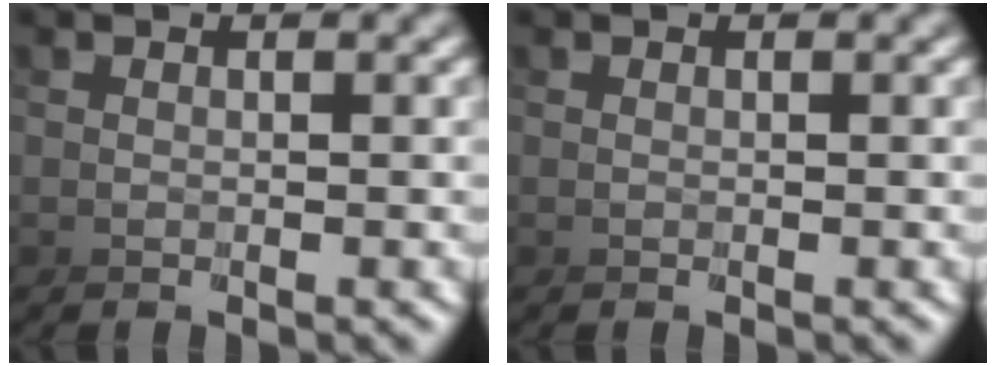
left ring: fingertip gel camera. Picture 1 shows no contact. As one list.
[{"total": 0.0}]